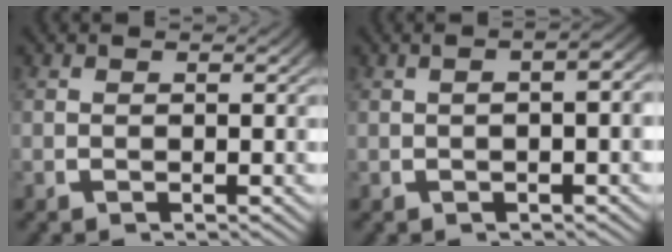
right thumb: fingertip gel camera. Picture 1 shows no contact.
{"total": 3.2, "force": [0.2, 1.0, 3.0], "torque": [-0.033, 0.018, 0.000]}